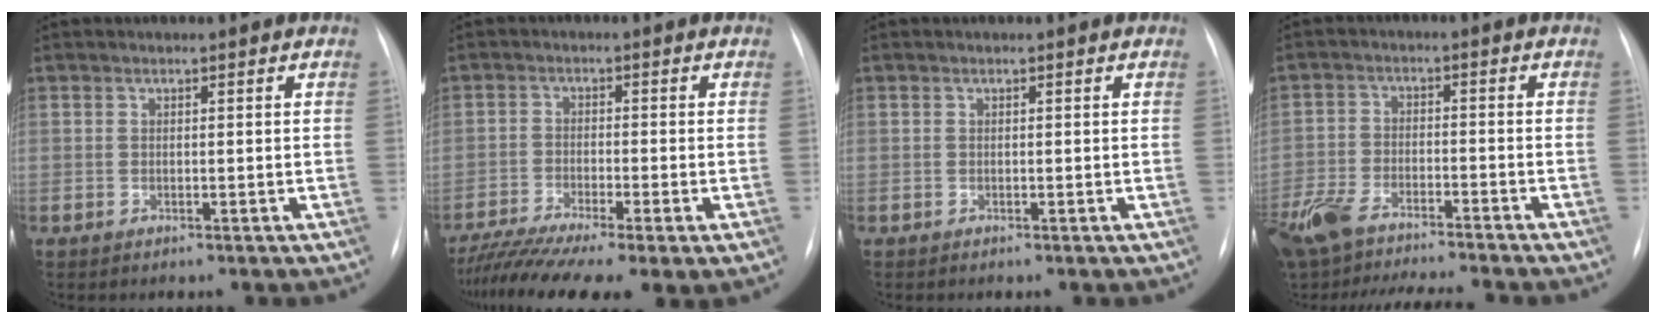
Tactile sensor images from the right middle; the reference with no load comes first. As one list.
[{"total": 11.1, "force": [-7.9, 1.1, 7.7], "torque": [-0.140, -0.018, -0.133]}, {"total": 0.0}, {"total": 14.4, "force": [-12.4, 2.3, 7.0], "torque": [-0.143, -0.007, -0.204]}]